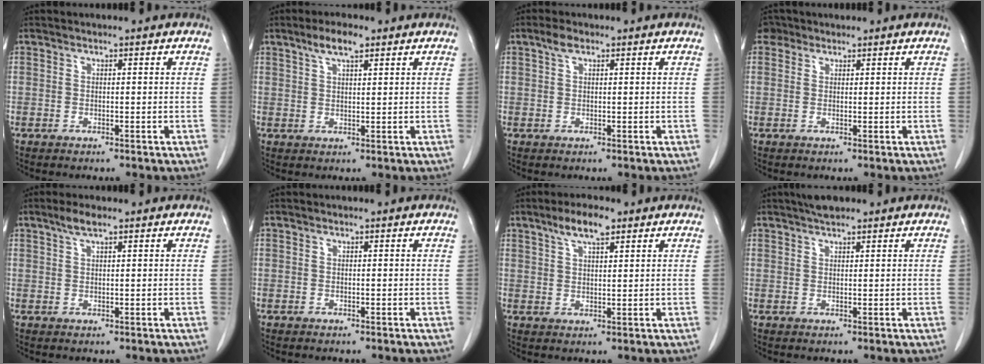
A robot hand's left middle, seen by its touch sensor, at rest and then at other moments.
{"total": 4.2, "force": [2.8, 1.0, 3.0], "torque": [-0.063, 0.007, 0.051]}
{"total": 1.7, "force": [1.1, 0.8, 1.1], "torque": [-0.025, 0.010, 0.020]}
{"total": 2.0, "force": [1.4, 1.5, 0.1], "torque": [0.001, 0.010, 0.022]}
{"total": 2.5, "force": [1.8, 0.4, 1.7], "torque": [-0.040, 0.006, 0.035]}
{"total": 0.0}
{"total": 5.4, "force": [3.5, 1.4, 3.8], "torque": [-0.076, 0.008, 0.062]}
{"total": 3.0, "force": [2.4, 0.7, 1.6], "torque": [-0.032, 0.010, 0.042]}